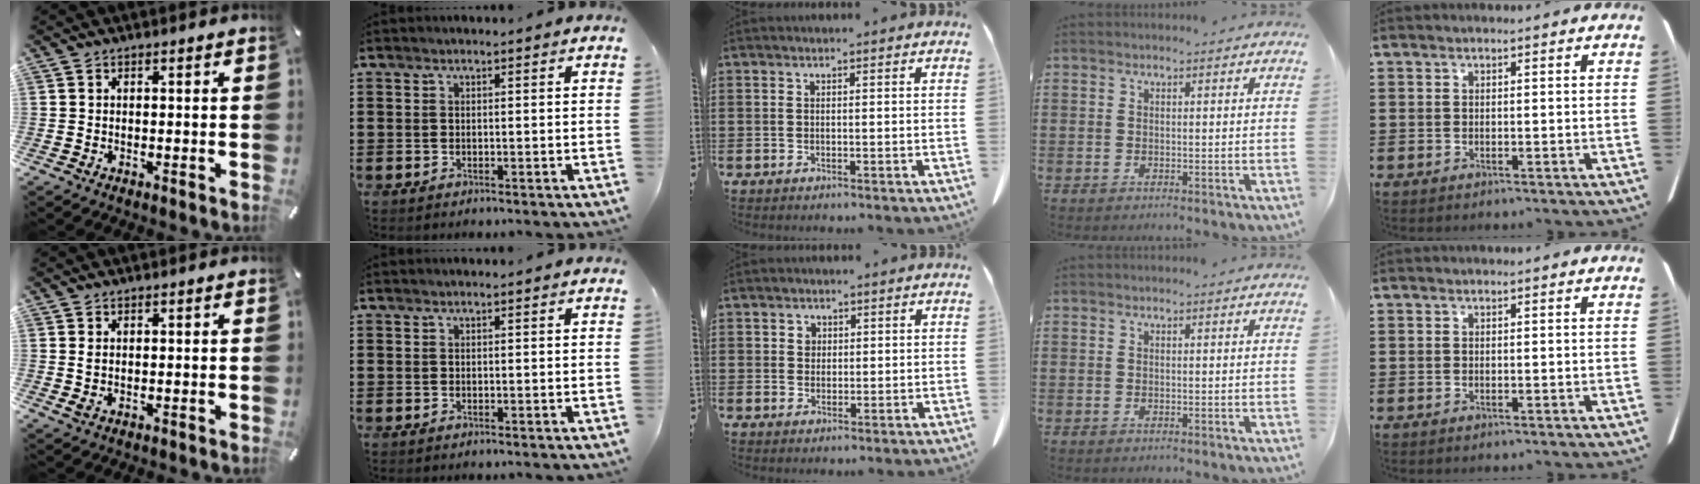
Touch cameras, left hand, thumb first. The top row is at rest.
{"thumb": {"total": 1.5, "force": [0.5, 0.8, 1.1], "torque": [-0.023, 0.002, 0.008]}, "middle": {"total": 2.0, "force": [0.9, 1.7, 0.5], "torque": [-0.009, 0.004, 0.013]}}